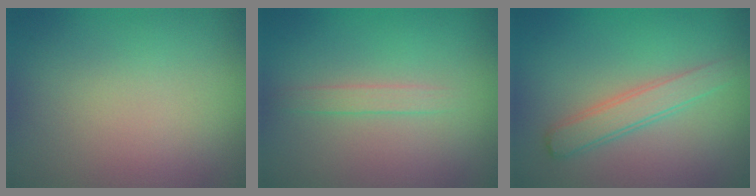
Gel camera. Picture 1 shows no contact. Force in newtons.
{"total": 1.3, "press": 1.3, "slide": 0.1}
{"total": 2.5, "press": 2.5, "slide": 0.1}